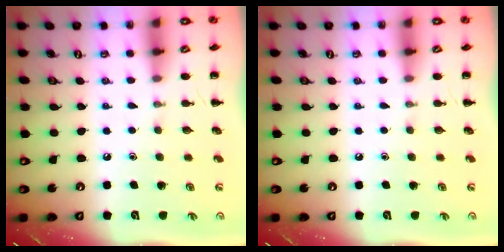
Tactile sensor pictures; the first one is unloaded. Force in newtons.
{"total": 0.0}